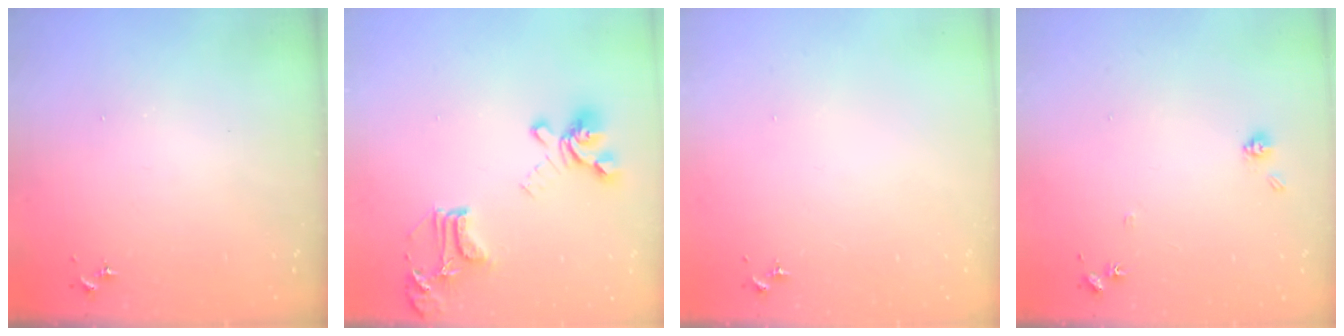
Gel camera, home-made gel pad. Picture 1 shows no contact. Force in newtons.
{"total": 17.0, "press": 17.0, "slide": 1.4}
{"total": 0.0}
{"total": 5.8, "press": 5.7, "slide": 1.1}